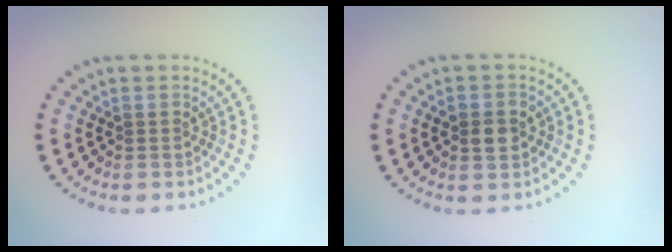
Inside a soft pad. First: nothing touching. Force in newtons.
{"total": 2.5, "press": 2.5, "slide": 0.2}